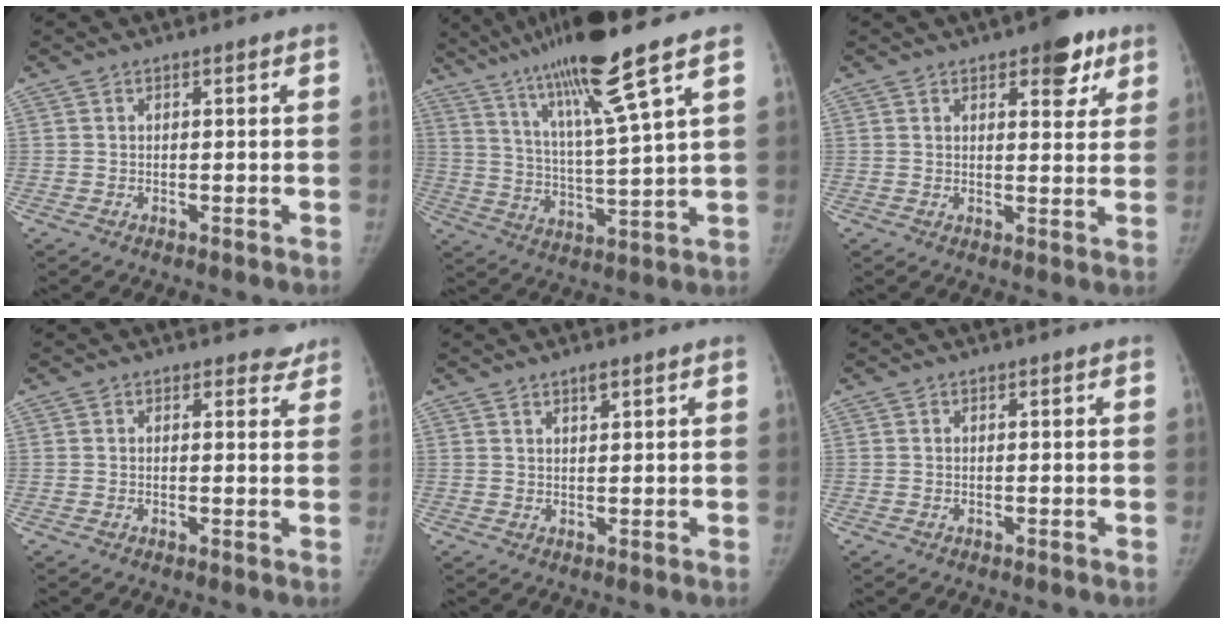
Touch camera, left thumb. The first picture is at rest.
{"total": 16.9, "force": [11.0, -0.3, 12.9], "torque": [-0.221, -0.045, 0.190]}
{"total": 7.7, "force": [4.3, 3.5, 5.4], "torque": [-0.038, -0.016, 0.051]}
{"total": 3.0, "force": [2.6, 1.4, 0.1], "torque": [0.025, -0.018, 0.016]}
{"total": 1.9, "force": [1.4, 0.5, 1.1], "torque": [-0.014, -0.008, 0.024]}
{"total": 0.0}